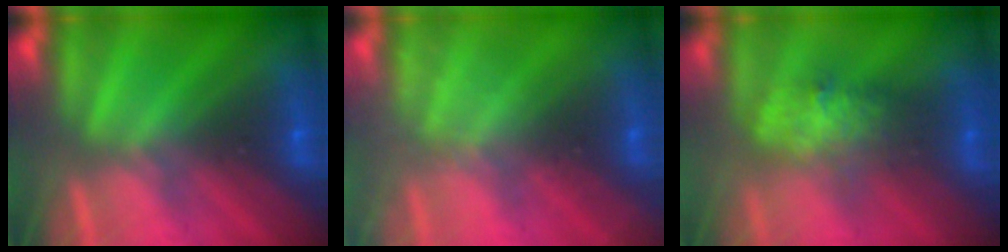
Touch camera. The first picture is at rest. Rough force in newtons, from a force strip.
{"total": 2.2}
{"total": 2.6}